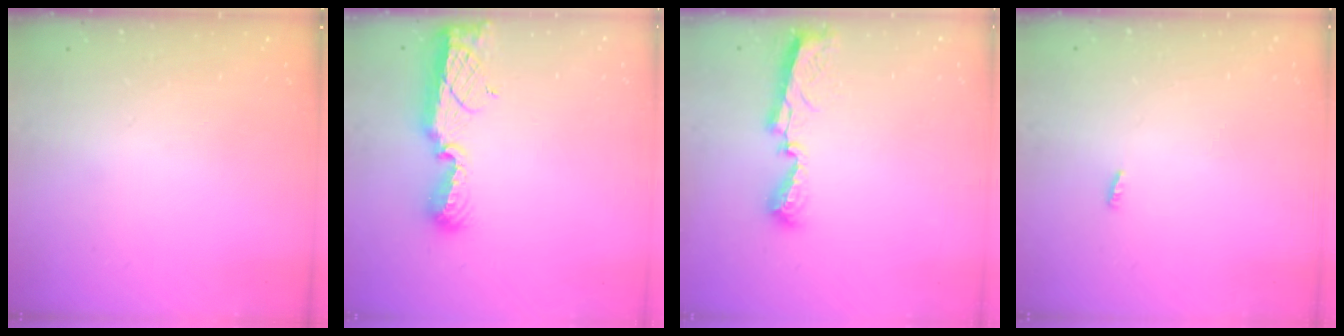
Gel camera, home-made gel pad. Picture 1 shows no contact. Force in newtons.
{"total": 9.9, "press": 9.9, "slide": 0.8}
{"total": 8.3, "press": 8.2, "slide": 0.4}
{"total": 2.3, "press": 2.1, "slide": 0.8}